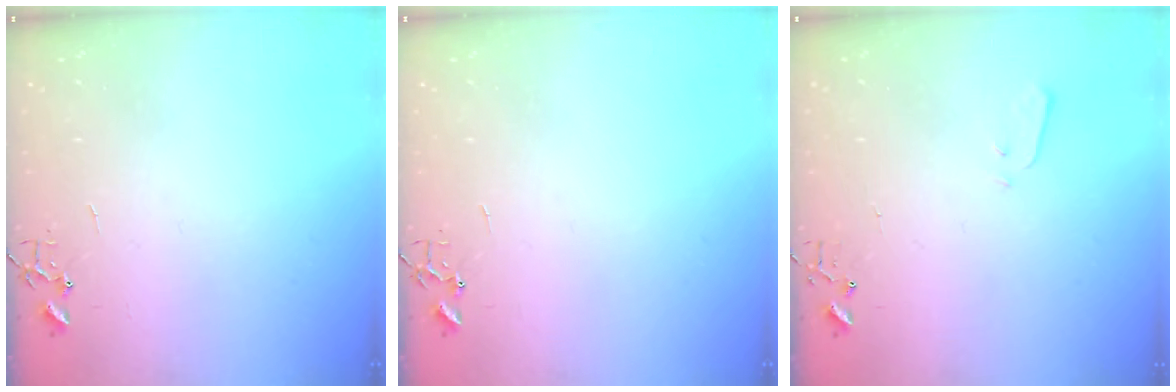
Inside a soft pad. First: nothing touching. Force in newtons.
{"total": 0.0}
{"total": 1.9, "press": 1.9, "slide": 0.4}